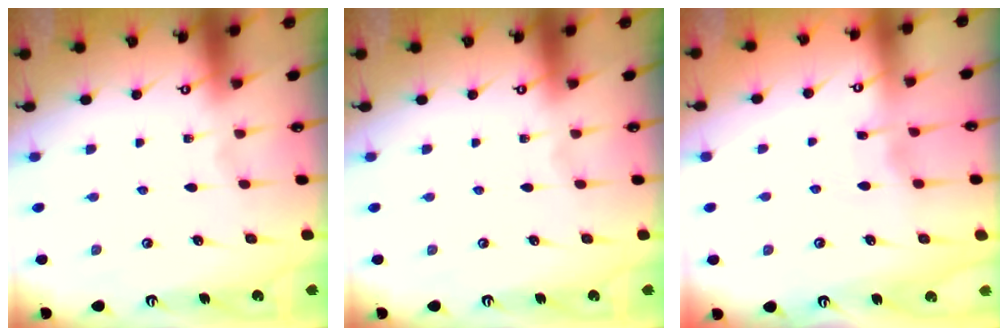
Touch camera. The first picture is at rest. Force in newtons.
{"total": 0.0}
{"total": 3.4, "press": 3.4, "slide": 0.4}